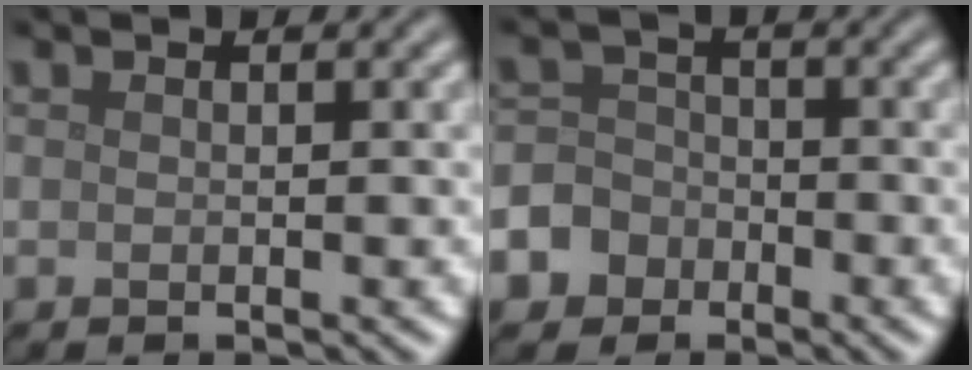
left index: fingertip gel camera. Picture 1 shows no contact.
{"total": 6.9, "force": [-3.6, 5.8, 1.2], "torque": [-0.022, -0.010, -0.083]}